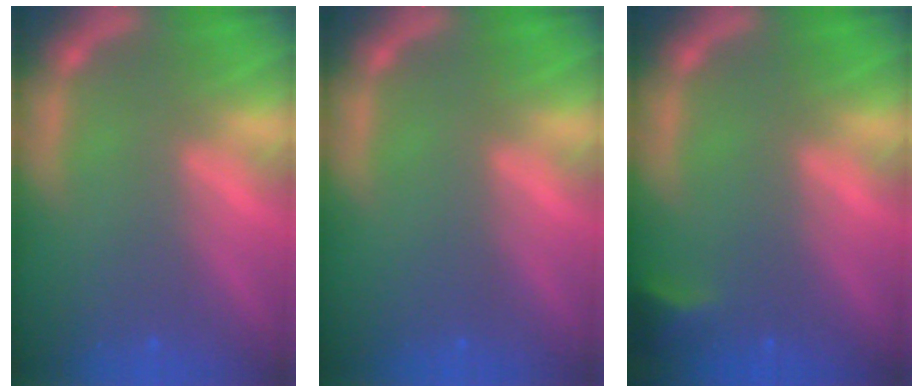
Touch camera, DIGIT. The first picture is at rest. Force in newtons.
{"total": 0.0}
{"total": 1.9}